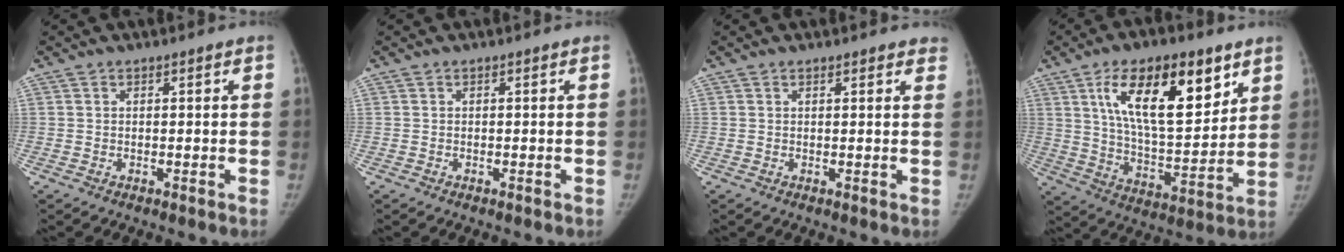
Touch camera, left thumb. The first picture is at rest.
{"total": 0.0}
{"total": 3.8, "force": [3.4, 1.2, 1.3], "torque": [0.011, -0.007, 0.026]}
{"total": 20.8, "force": [9.7, 8.7, 16.2], "torque": [-0.222, -0.045, 0.172]}